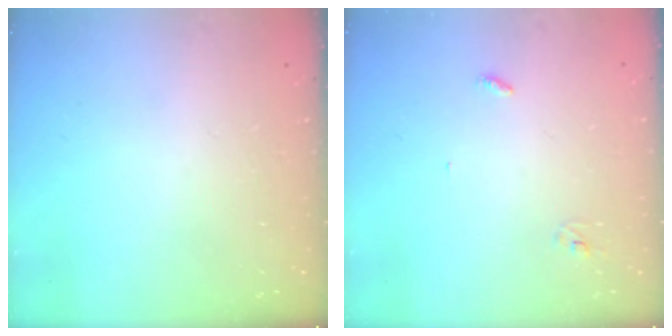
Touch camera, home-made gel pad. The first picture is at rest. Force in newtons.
{"total": 2.8, "press": 2.8, "slide": 0.2}